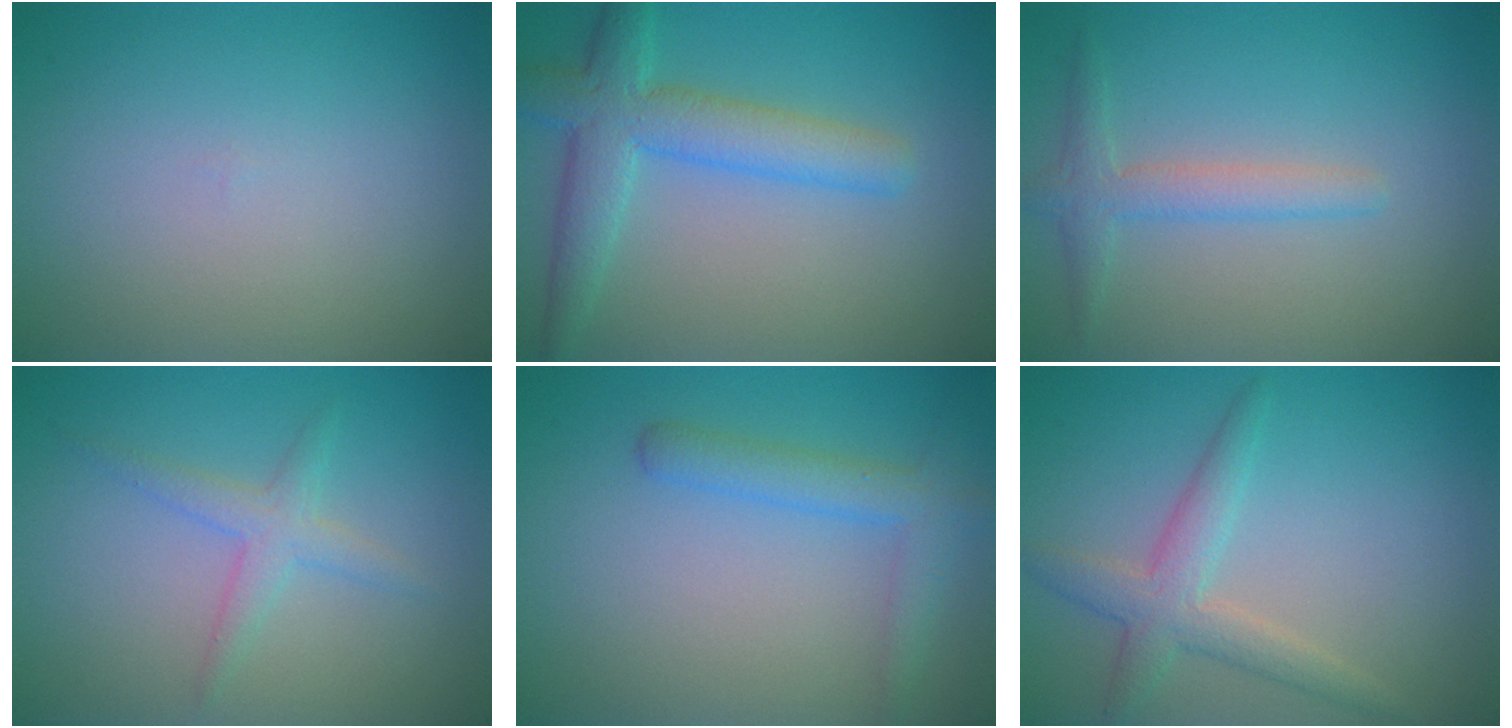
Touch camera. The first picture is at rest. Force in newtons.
{"total": 5.3, "press": 5.3, "slide": 0.2}
{"total": 2.4, "press": 2.4, "slide": 0.1}
{"total": 2.1, "press": 2.1, "slide": 0.1}
{"total": 3.0, "press": 3.0, "slide": 0.2}
{"total": 3.3, "press": 3.3, "slide": 0.1}